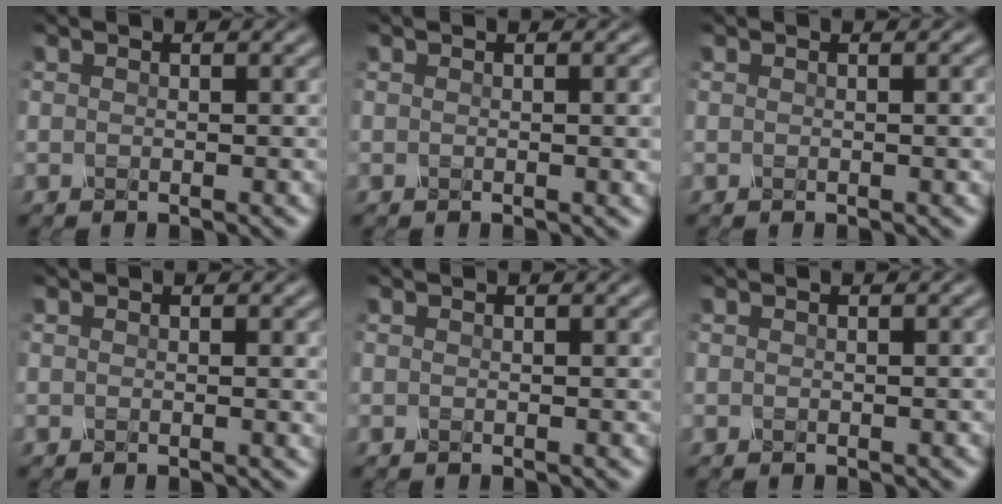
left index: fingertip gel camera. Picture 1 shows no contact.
{"total": 2.0, "force": [0.1, 0.7, 1.8], "torque": [-0.015, 0.003, -0.002]}
{"total": 1.7, "force": [0.1, 0.6, 1.5], "torque": [-0.011, 0.004, -0.003]}
{"total": 0.6, "force": [0.2, 0.2, 0.5], "torque": [-0.002, 0.001, 0.001]}
{"total": 0.0}
{"total": 0.6, "force": [-0.1, 0.2, 0.6], "torque": [-0.003, 0.005, -0.003]}